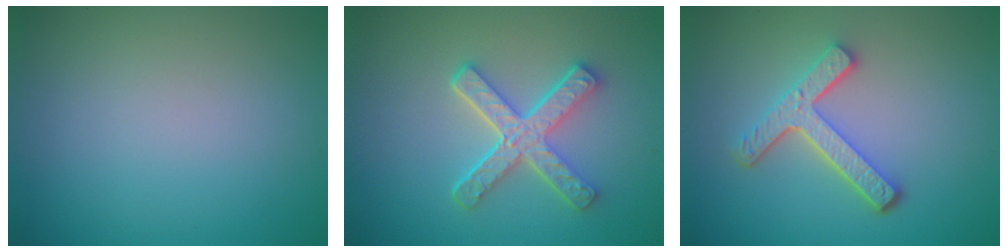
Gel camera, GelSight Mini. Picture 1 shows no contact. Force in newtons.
{"total": 4.7, "press": 3.7, "slide": 2.8}
{"total": 4.4, "press": 3.3, "slide": 2.9}